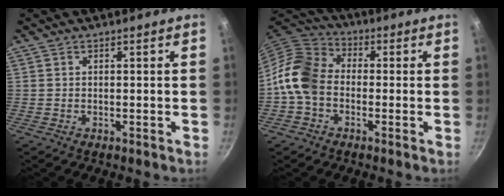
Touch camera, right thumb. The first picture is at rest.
{"total": 10.4, "force": [-1.9, 8.0, 6.5], "torque": [-0.098, 0.029, -0.063]}